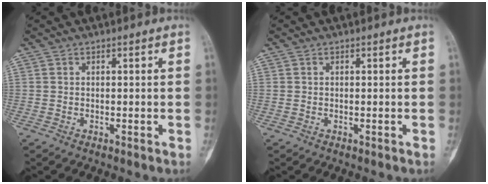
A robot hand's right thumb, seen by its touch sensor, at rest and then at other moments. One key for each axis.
{"total": 0.0}